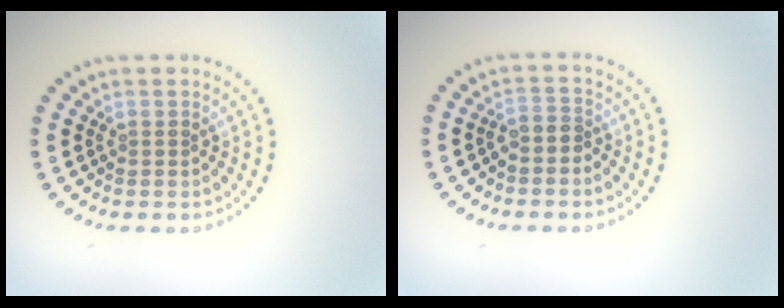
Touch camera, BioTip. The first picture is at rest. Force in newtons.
{"total": 1.3, "press": 0.9, "slide": 0.9}